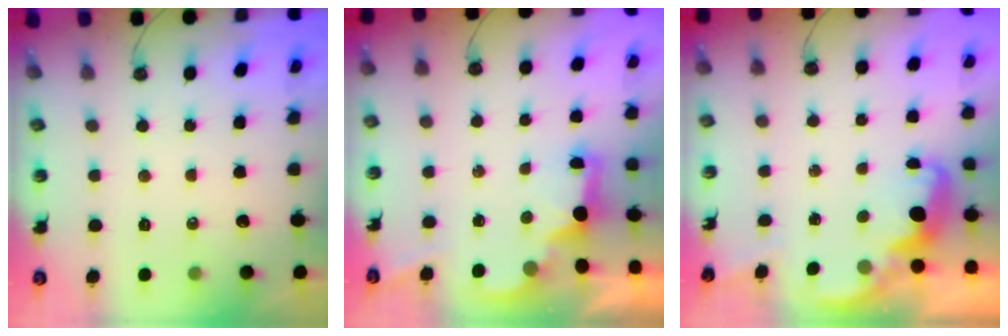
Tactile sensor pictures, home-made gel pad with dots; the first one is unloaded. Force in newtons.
{"total": 2.0, "press": 2.0, "slide": 0.5}
{"total": 2.6, "press": 2.6, "slide": 0.5}